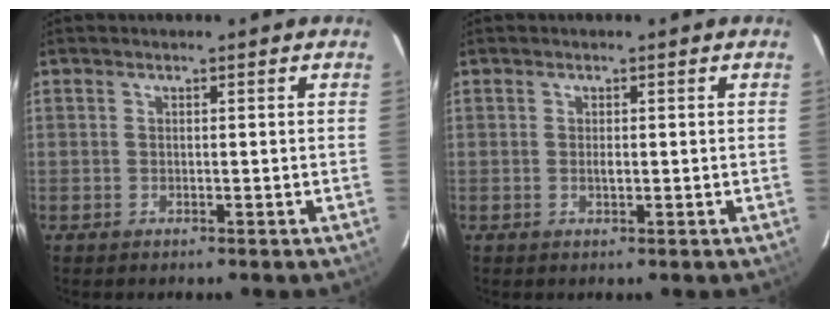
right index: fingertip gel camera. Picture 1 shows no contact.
{"total": 1.0, "force": [0.0, 0.6, 0.8], "torque": [-0.013, 0.000, 0.000]}